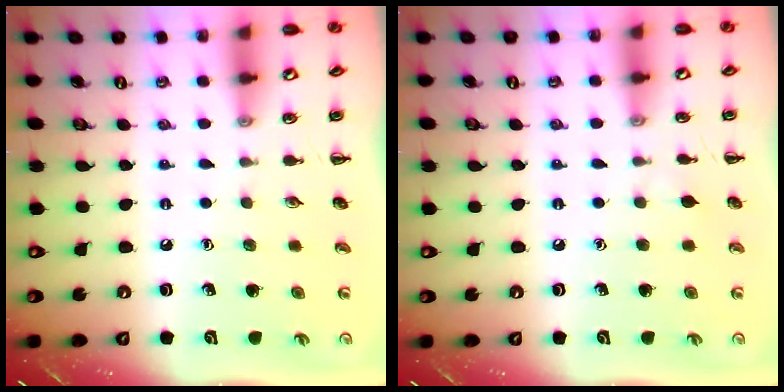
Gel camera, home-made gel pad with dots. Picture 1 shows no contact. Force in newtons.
{"total": 2.7, "press": 2.5, "slide": 1.0}